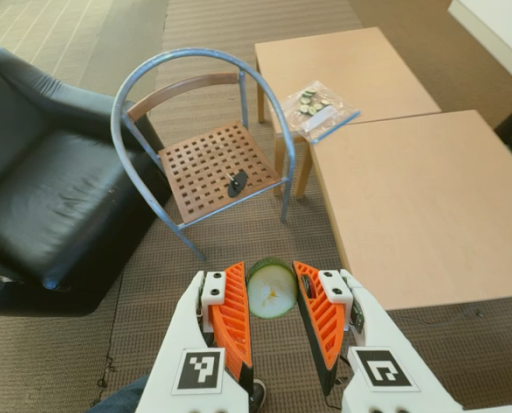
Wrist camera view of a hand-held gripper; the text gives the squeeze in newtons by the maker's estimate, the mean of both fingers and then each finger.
{"total": 7.5, "left": 7.3, "right": 7.8}